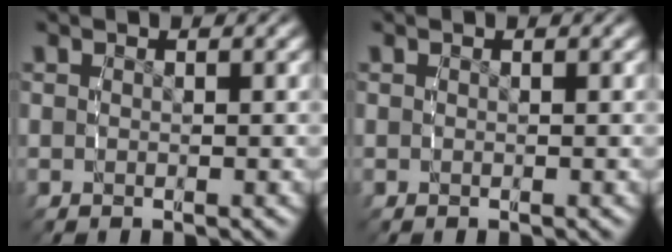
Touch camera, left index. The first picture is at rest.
{"total": 0.0}